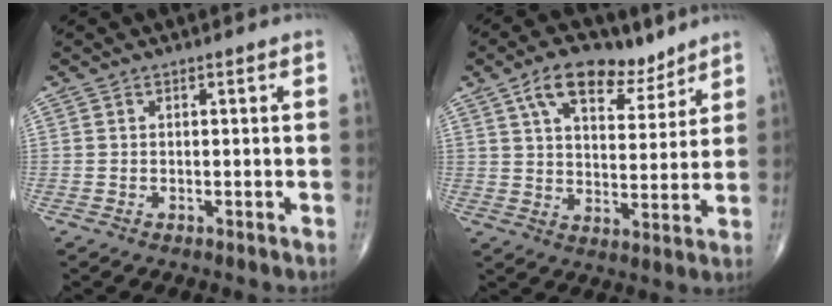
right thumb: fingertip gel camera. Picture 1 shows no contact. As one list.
[{"total": 12.3, "force": [7.7, 6.3, 7.3], "torque": [-0.096, -0.031, 0.131]}]